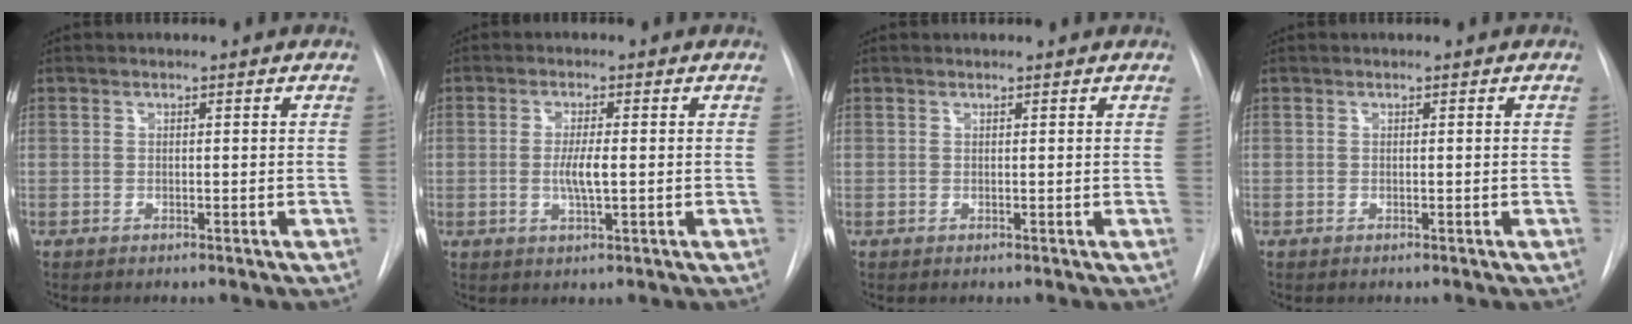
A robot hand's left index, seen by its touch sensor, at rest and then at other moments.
{"total": 3.6, "force": [-0.7, 0.4, 3.5], "torque": [-0.069, -0.008, -0.009]}
{"total": 1.0, "force": [1.0, 0.0, 0.1], "torque": [-0.008, 0.010, 0.012]}
{"total": 0.0}